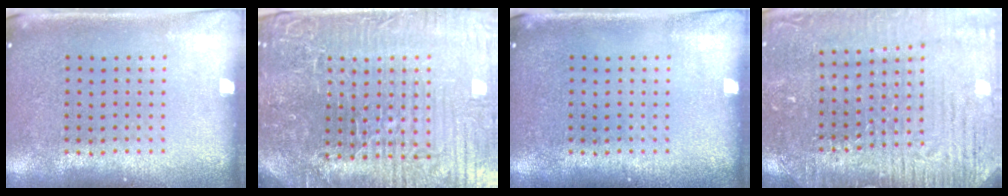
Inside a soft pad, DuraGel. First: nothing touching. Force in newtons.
{"total": 7.1, "press": 6.4, "slide": 3.2}
{"total": 0.0}
{"total": 3.2, "press": 3.2, "slide": 0.2}